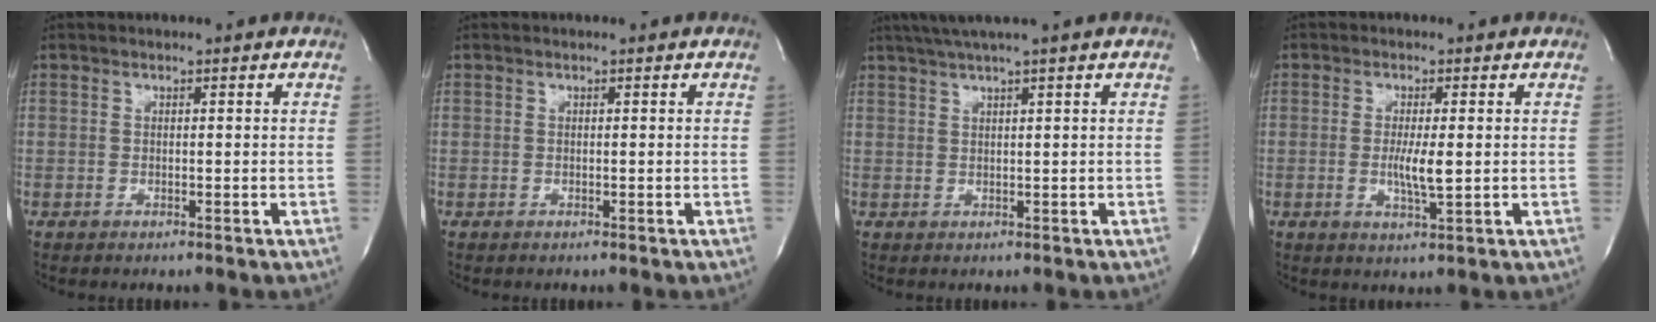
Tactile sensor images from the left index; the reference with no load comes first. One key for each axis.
{"total": 0.0}
{"total": 4.8, "fx": 3.6, "fy": -1.3, "fz": 2.8, "tx": -0.049, "ty": 0.019, "tz": 0.067}
{"total": 4.0, "fx": -0.2, "fy": 0.5, "fz": 3.9, "tx": -0.078, "ty": -0.007, "tz": -0.002}